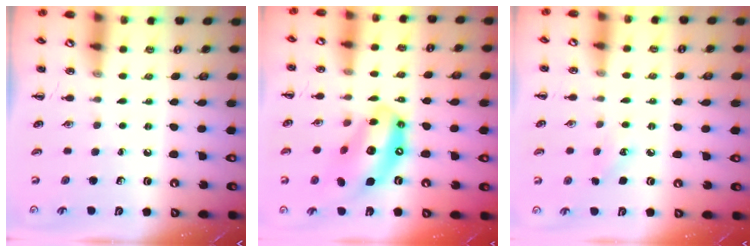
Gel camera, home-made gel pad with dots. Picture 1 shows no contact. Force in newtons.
{"total": 14.4, "press": 13.9, "slide": 4.0}
{"total": 6.6, "press": 6.4, "slide": 1.9}